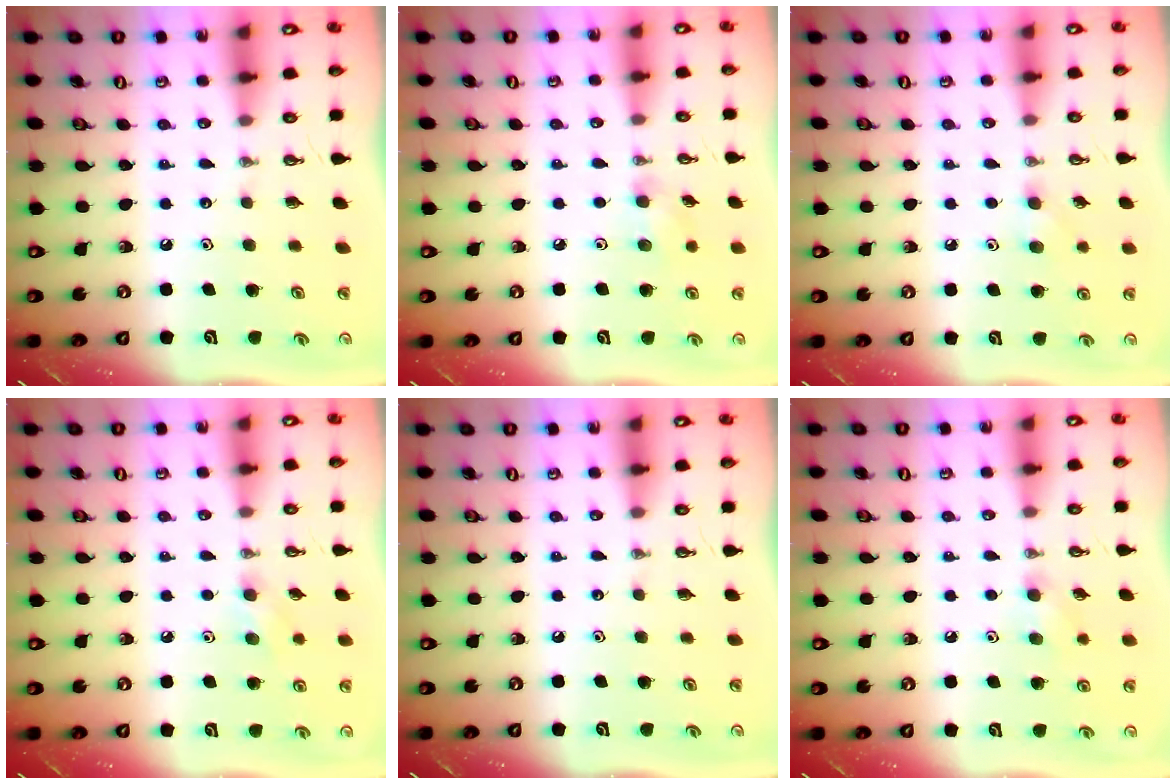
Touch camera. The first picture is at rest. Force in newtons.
{"total": 6.4, "press": 6.2, "slide": 1.5}
{"total": 4.9, "press": 4.8, "slide": 1.2}
{"total": 7.9, "press": 7.0, "slide": 3.6}
{"total": 0.0}
{"total": 6.3, "press": 6.2, "slide": 1.3}